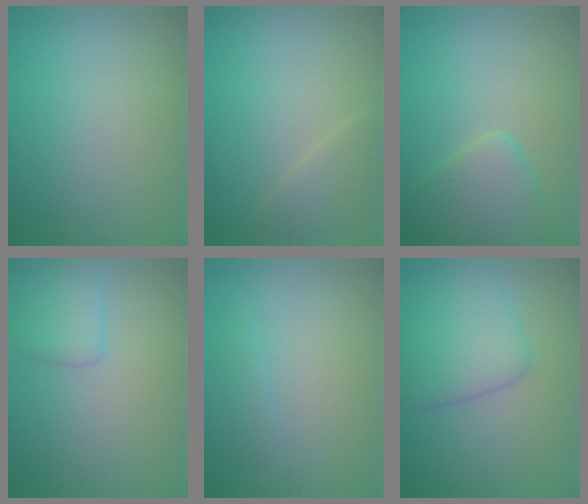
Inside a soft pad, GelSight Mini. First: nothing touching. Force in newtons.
{"total": 2.2, "press": 2.1, "slide": 0.1}
{"total": 3.9, "press": 3.9, "slide": 0.4}
{"total": 2.1, "press": 2.1, "slide": 0.1}
{"total": 0.8, "press": 0.8, "slide": 0.0}
{"total": 4.6, "press": 4.6, "slide": 0.1}